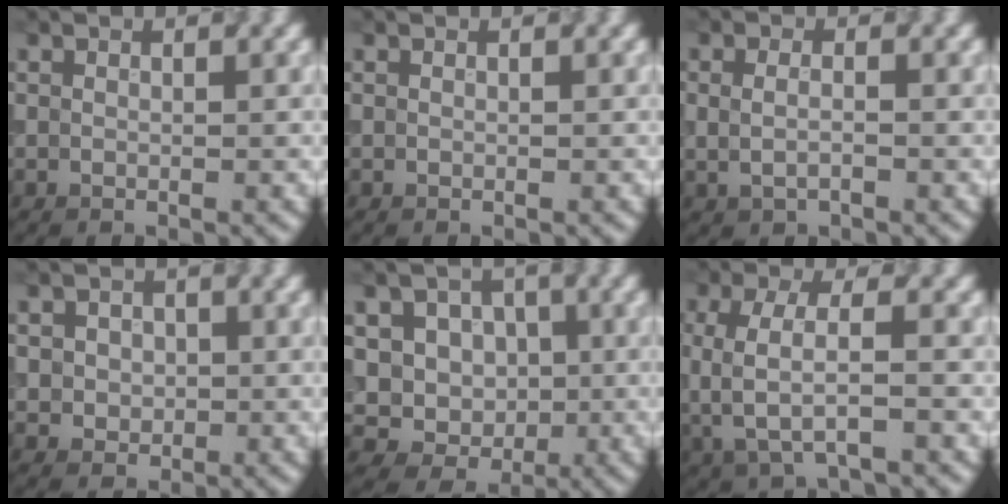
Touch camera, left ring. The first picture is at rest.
{"total": 0.0}
{"total": 1.5, "force": [-0.2, 0.8, 1.3], "torque": [-0.032, -0.002, -0.003]}
{"total": 2.7, "force": [0.2, 2.4, 1.3], "torque": [-0.012, 0.005, -0.005]}
{"total": 7.1, "force": [0.5, 6.4, 3.1], "torque": [-0.028, 0.024, -0.022]}
{"total": 4.1, "force": [-0.6, 1.5, 3.7], "torque": [-0.078, -0.005, -0.009]}